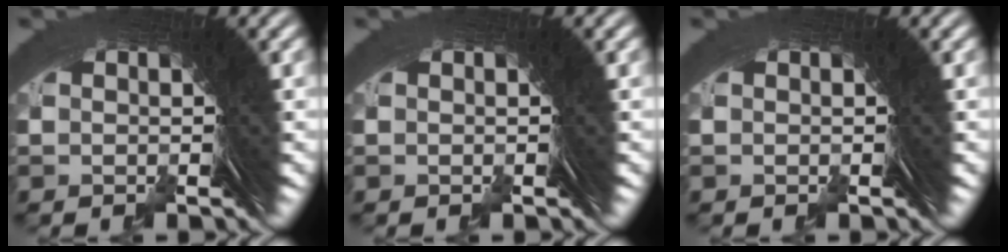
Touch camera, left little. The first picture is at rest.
{"total": 0.0}
{"total": 0.0}